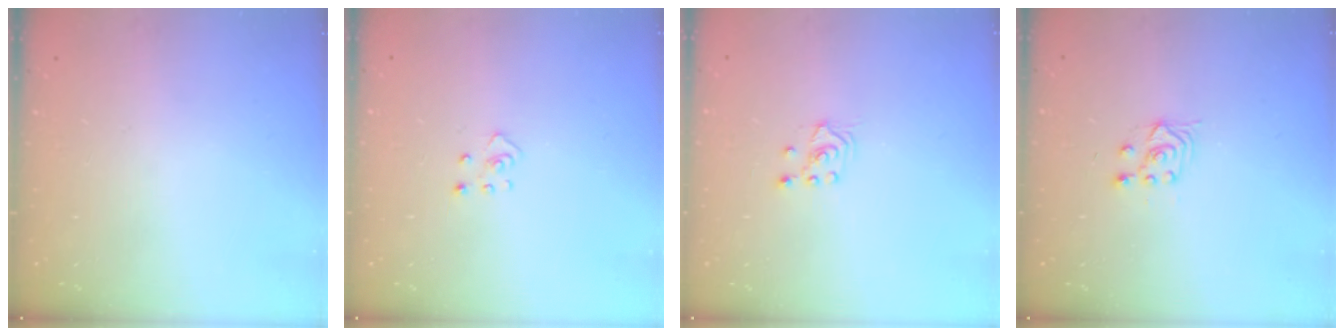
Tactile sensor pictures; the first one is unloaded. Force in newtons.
{"total": 2.6, "press": 2.6, "slide": 0.3}
{"total": 2.7, "press": 2.5, "slide": 0.9}
{"total": 4.2, "press": 4.0, "slide": 1.4}